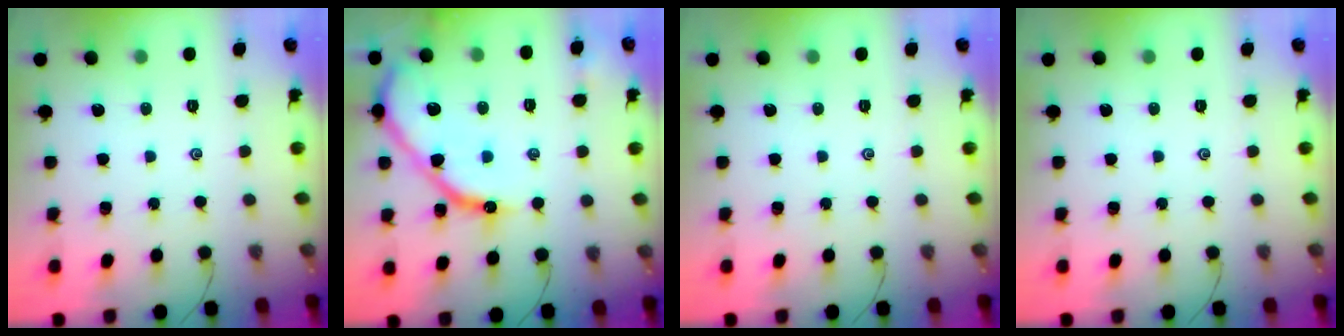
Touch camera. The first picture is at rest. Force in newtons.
{"total": 14.4, "press": 14.3, "slide": 1.4}
{"total": 0.0}
{"total": 0.0}